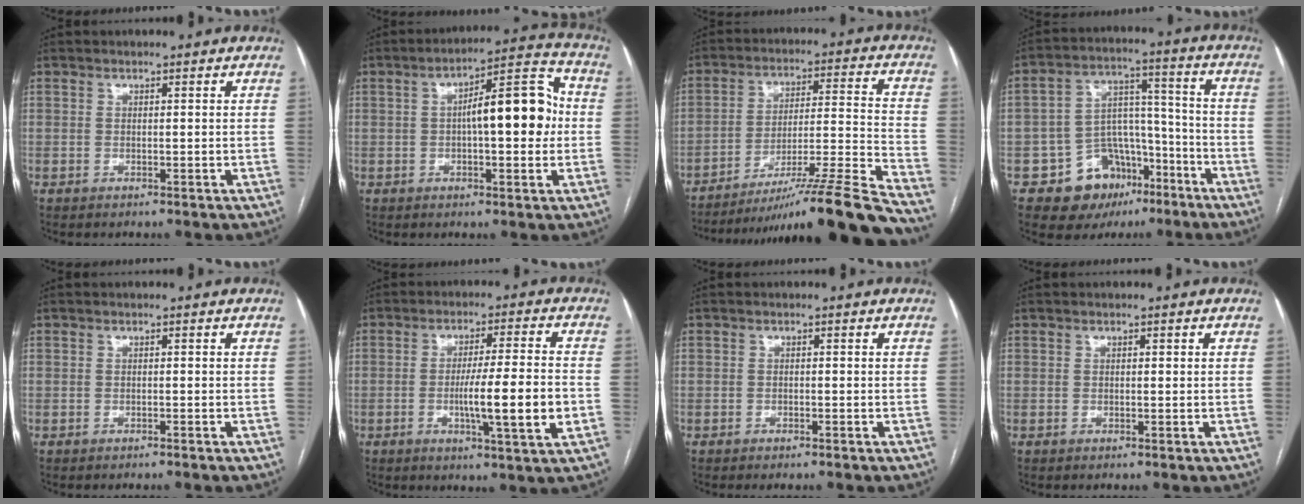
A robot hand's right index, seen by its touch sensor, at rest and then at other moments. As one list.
[{"total": 11.8, "force": [0.3, 3.1, 11.4], "torque": [-0.172, 0.034, 0.005]}, {"total": 22.4, "force": [-19.2, -2.8, 11.2], "torque": [-0.128, -0.013, -0.298]}, {"total": 11.7, "force": [-6.8, 8.4, 4.5], "torque": [-0.056, 0.049, -0.099]}, {"total": 0.5, "force": [-0.5, -0.1, 0.2], "torque": [-0.005, 0.000, -0.010]}, {"total": 10.7, "force": [-2.3, -0.2, 10.4], "torque": [-0.170, -0.009, -0.040]}, {"total": 1.0, "force": [-0.8, 0.1, 0.5], "torque": [-0.011, -0.002, -0.011]}, {"total": 0.0}]